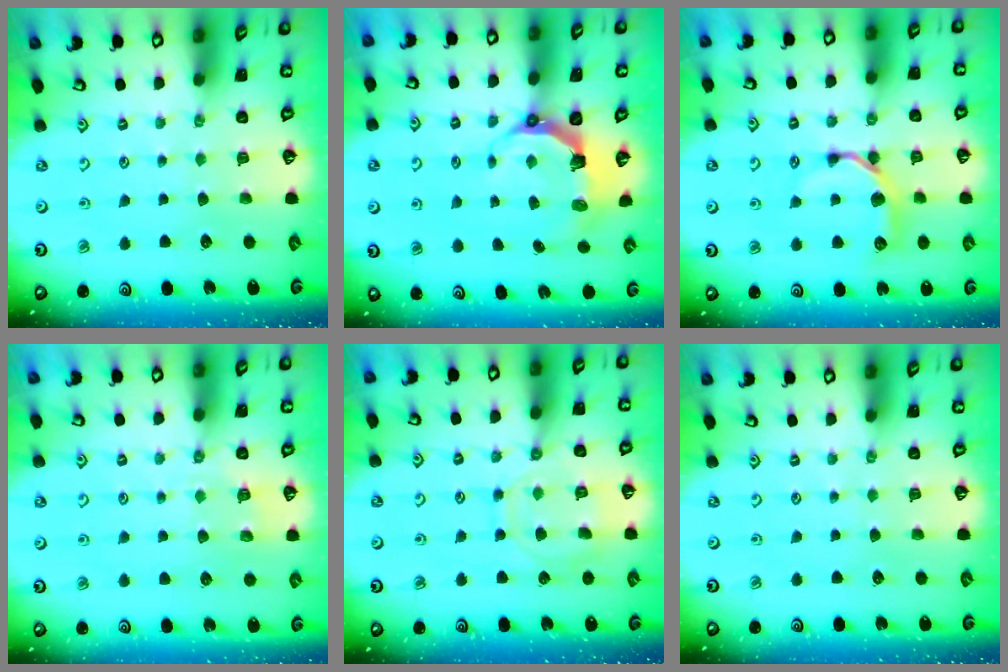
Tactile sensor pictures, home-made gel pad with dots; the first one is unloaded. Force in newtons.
{"total": 6.9, "press": 5.0, "slide": 4.7}
{"total": 9.2, "press": 9.2, "slide": 0.3}
{"total": 3.0, "press": 2.6, "slide": 1.5}
{"total": 11.7, "press": 11.6, "slide": 1.2}
{"total": 0.0}